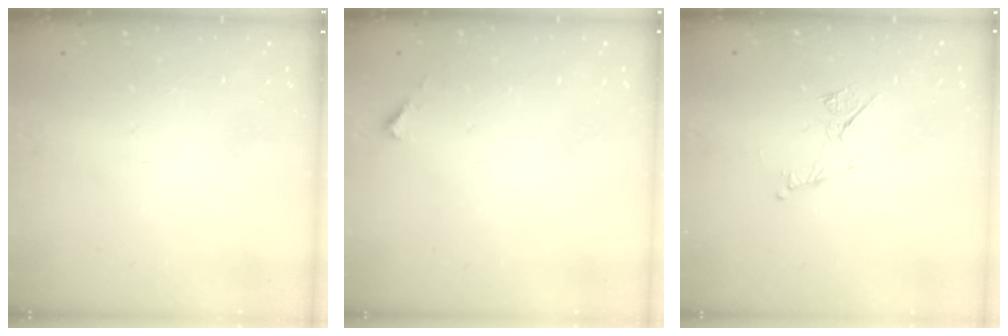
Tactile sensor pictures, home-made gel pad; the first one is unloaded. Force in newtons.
{"total": 2.1, "press": 2.1, "slide": 0.2}
{"total": 7.2, "press": 7.1, "slide": 0.8}